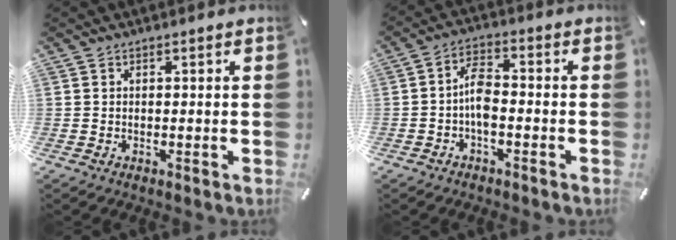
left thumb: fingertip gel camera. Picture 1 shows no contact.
{"total": 6.1, "force": [-1.6, 3.0, 5.1], "torque": [-0.099, 0.010, -0.029]}